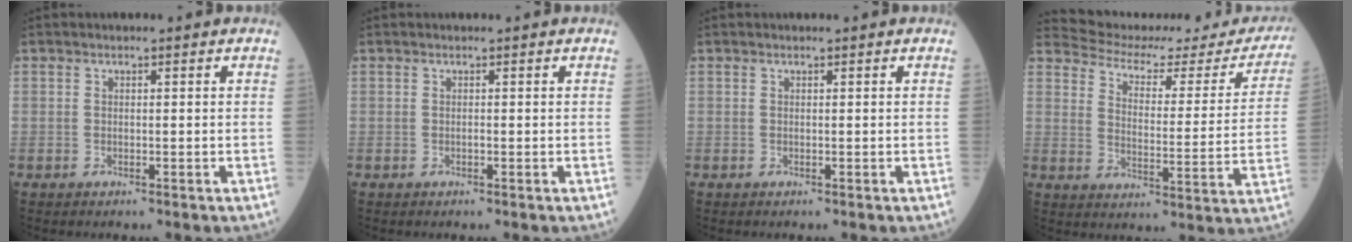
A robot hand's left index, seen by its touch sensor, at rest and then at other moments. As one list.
[{"total": 0.0}, {"total": 0.0}, {"total": 22.3, "force": [21.3, 4.8, 4.8], "torque": [-0.065, -0.062, 0.253]}]